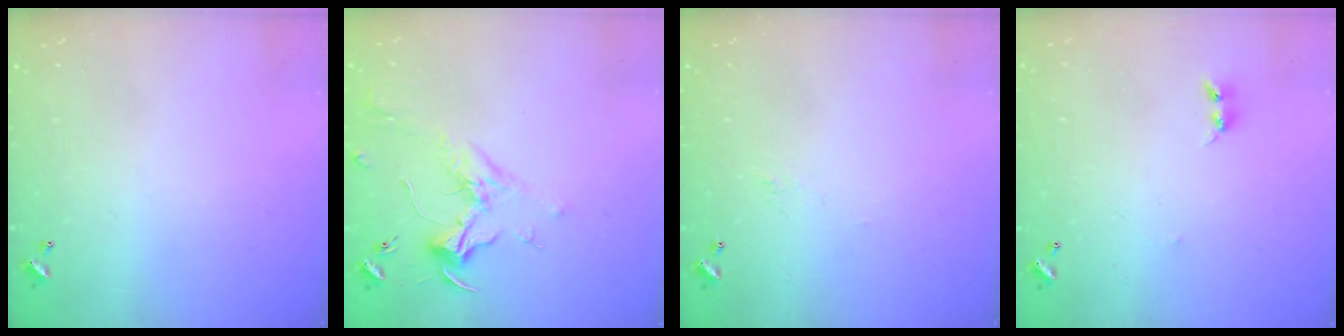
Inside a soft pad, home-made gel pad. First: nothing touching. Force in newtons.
{"total": 1.8, "press": 1.7, "slide": 0.7}
{"total": 1.6, "press": 1.5, "slide": 0.5}
{"total": 2.5, "press": 2.5, "slide": 0.4}